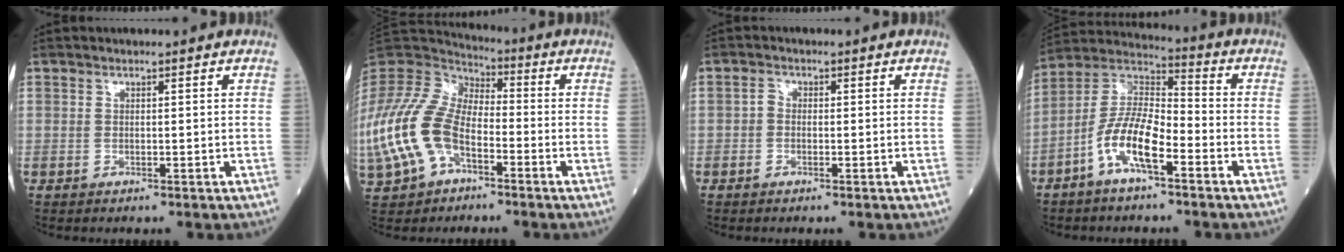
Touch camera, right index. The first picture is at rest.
{"total": 19.2, "force": [-6.7, 11.7, 13.6], "torque": [-0.353, 0.001, -0.125]}
{"total": 1.0, "force": [-0.3, 0.8, 0.6], "torque": [-0.010, 0.002, -0.009]}
{"total": 10.4, "force": [-4.9, 2.9, 8.7], "torque": [-0.185, 0.013, -0.098]}